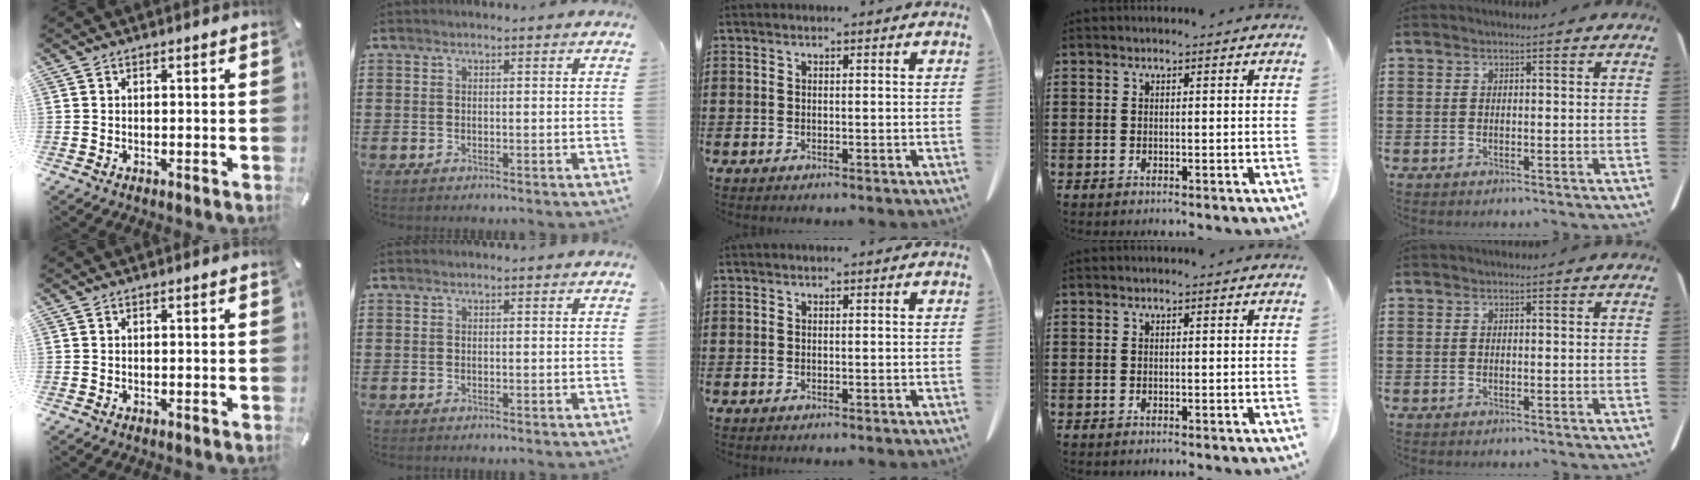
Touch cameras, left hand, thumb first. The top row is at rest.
{}